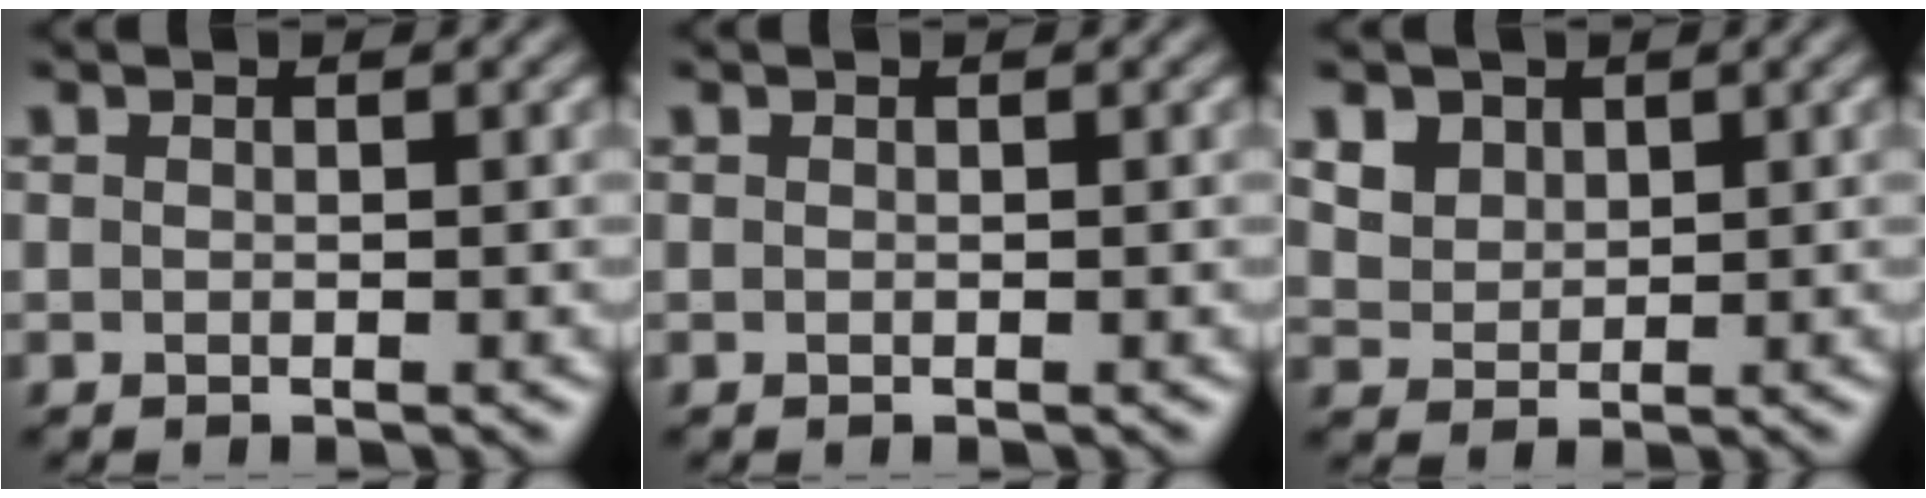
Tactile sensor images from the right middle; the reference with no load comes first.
{"total": 0.0}
{"total": 4.5, "force": [2.7, 3.1, 1.9], "torque": [-0.068, 0.006, 0.056]}